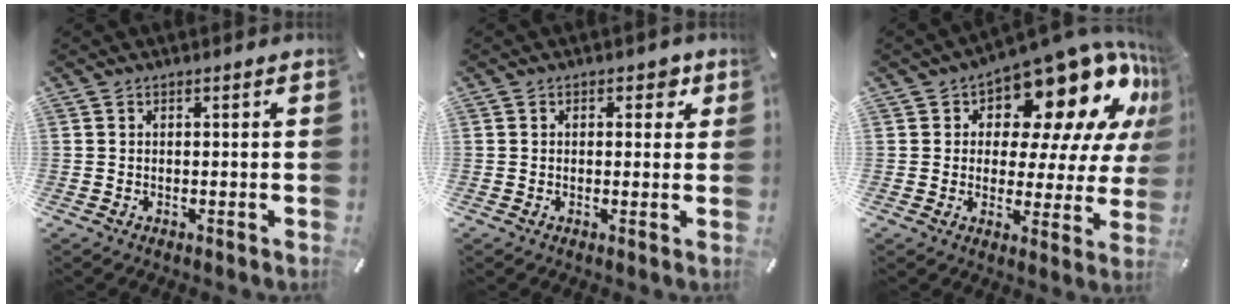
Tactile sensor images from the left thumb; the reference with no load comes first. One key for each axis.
{"total": 2.9, "fx": 0.8, "fy": 2.0, "fz": 2.0, "tx": -0.012, "ty": -0.003, "tz": 0.004}
{"total": 19.2, "fx": 11.9, "fy": 9.0, "fz": 12.2, "tx": -0.169, "ty": -0.098, "tz": 0.196}